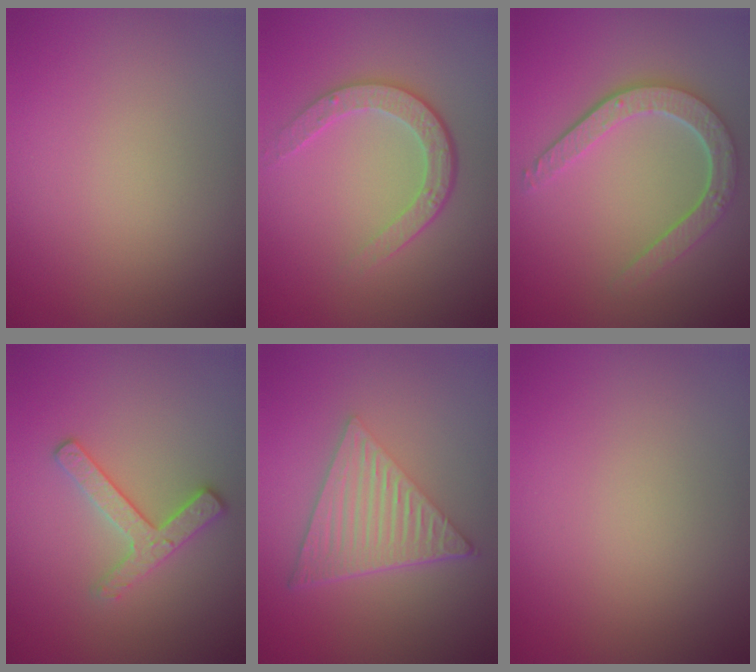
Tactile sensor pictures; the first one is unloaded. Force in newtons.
{"total": 3.5, "press": 2.9, "slide": 2.0}
{"total": 4.7, "press": 3.6, "slide": 2.9}
{"total": 2.8, "press": 2.6, "slide": 1.1}
{"total": 6.8, "press": 4.5, "slide": 5.1}
{"total": 0.0}